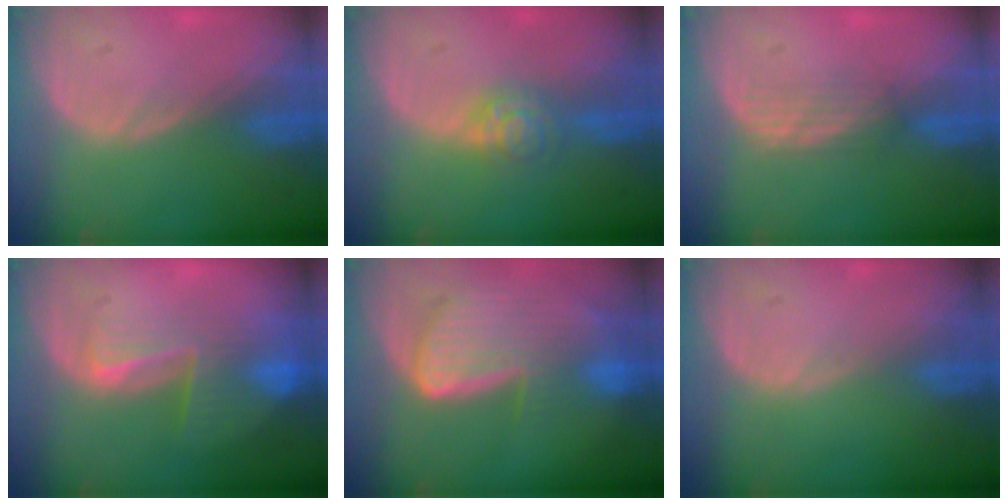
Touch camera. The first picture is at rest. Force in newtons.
{"total": 4.5, "press": 3.9, "slide": 2.3}
{"total": 2.9, "press": 2.6, "slide": 1.2}
{"total": 8.4, "press": 7.2, "slide": 4.3}
{"total": 9.1, "press": 8.0, "slide": 4.4}
{"total": 0.0}